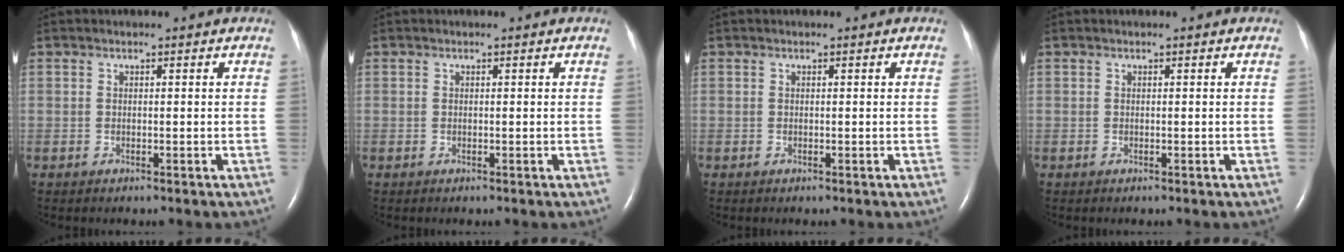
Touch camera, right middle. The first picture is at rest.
{"total": 0.0}
{"total": 0.0}
{"total": 0.0}